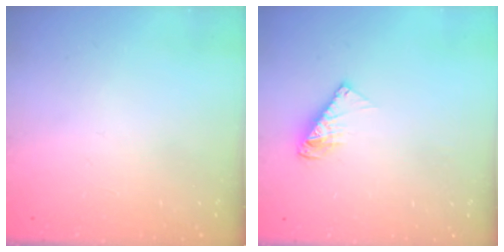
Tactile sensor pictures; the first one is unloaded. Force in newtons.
{"total": 7.1, "press": 7.1, "slide": 0.6}